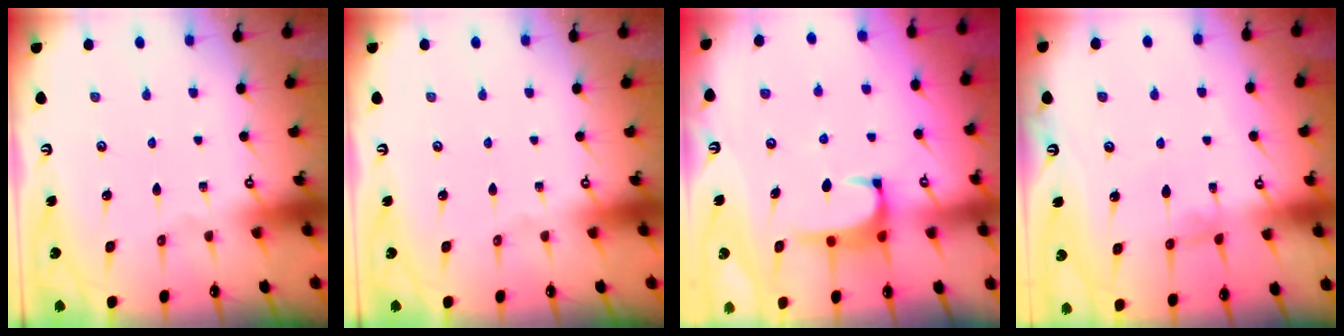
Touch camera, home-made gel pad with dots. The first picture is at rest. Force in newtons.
{"total": 0.0}
{"total": 1.3, "press": 1.2, "slide": 0.5}
{"total": 0.7, "press": 0.4, "slide": 0.5}